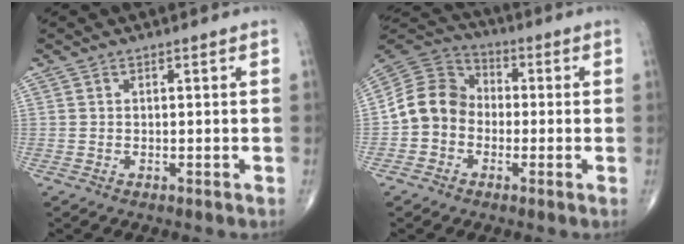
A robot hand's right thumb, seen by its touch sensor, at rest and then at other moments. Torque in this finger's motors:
{"motor_torque": [0.03, 0.08, 0.54, -0.39, 0.13]}